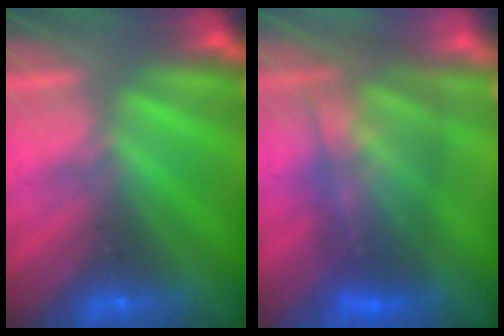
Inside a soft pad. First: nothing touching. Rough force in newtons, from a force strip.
{"total": 5.8}